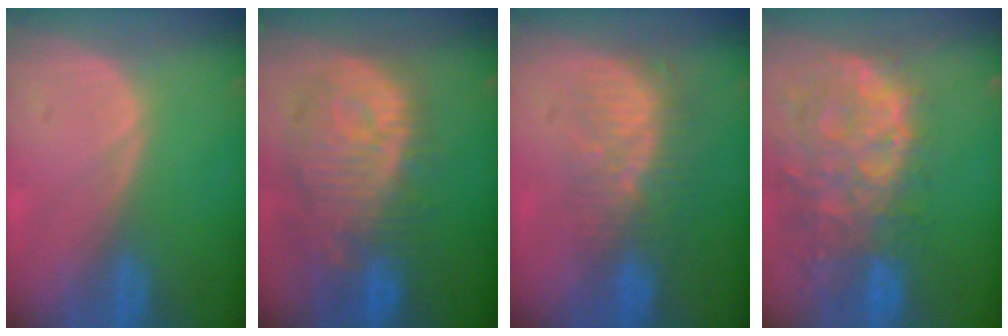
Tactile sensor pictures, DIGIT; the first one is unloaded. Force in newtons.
{"total": 12.3, "press": 11.0, "slide": 5.4}
{"total": 8.4, "press": 7.6, "slide": 3.7}
{"total": 13.6, "press": 11.0, "slide": 7.9}